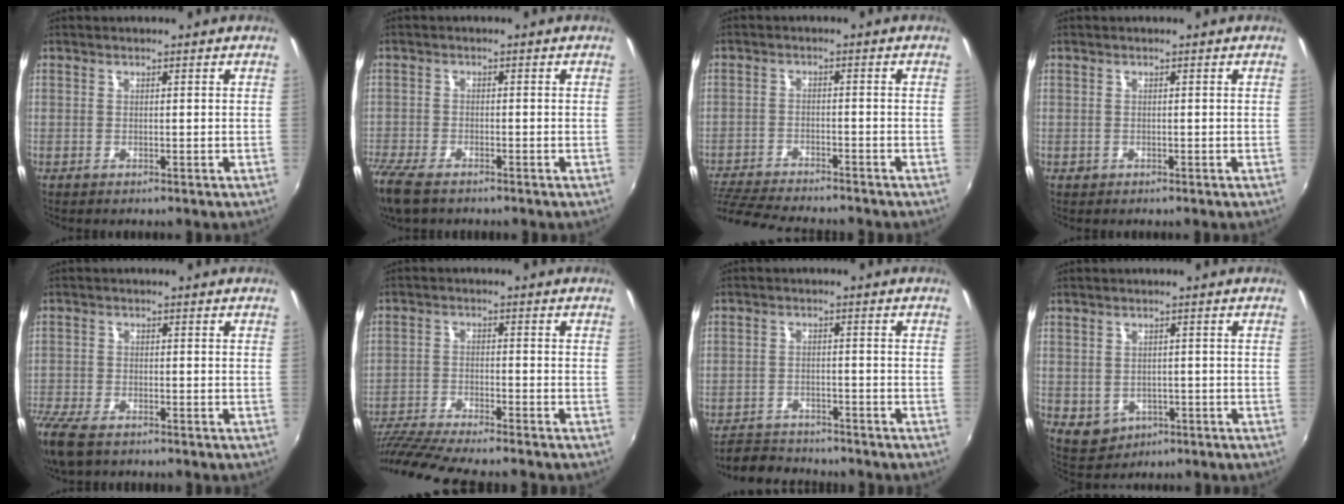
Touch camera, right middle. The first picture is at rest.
{"total": 8.1, "force": [-6.1, 2.9, 4.5], "torque": [-0.122, -0.035, -0.121]}
{"total": 12.2, "force": [-10.9, 1.9, 5.0], "torque": [-0.124, -0.024, -0.185]}
{"total": 0.7, "force": [-0.3, 0.6, 0.1], "torque": [-0.002, -0.003, -0.005]}
{"total": 8.9, "force": [-6.6, 3.3, 5.1], "torque": [-0.135, -0.038, -0.130]}
{"total": 12.8, "force": [-11.4, 0.4, 5.9], "torque": [-0.135, -0.027, -0.201]}
{"total": 6.6, "force": [-6.1, 2.2, 1.2], "torque": [-0.048, 0.002, -0.099]}
{"total": 4.7, "force": [-0.9, 4.1, 2.1], "torque": [-0.048, -0.004, 0.001]}